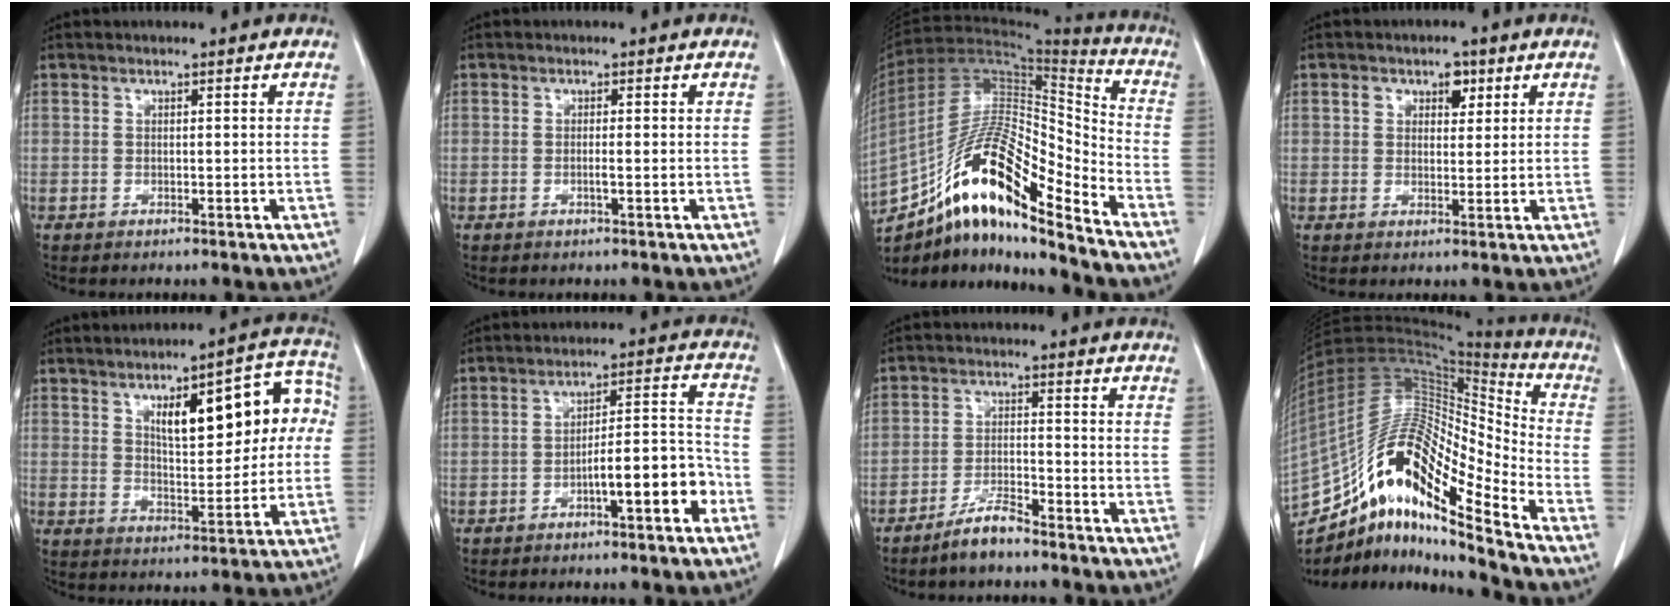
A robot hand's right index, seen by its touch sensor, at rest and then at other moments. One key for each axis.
{"total": 1.2, "fx": -0.3, "fy": 0.0, "fz": 1.1, "tx": -0.023, "ty": -0.002, "tz": -0.005}
{"total": 21.2, "fx": -14.1, "fy": 3.9, "fz": 15.4, "tx": -0.297, "ty": 0.009, "tz": -0.251}
{"total": 3.8, "fx": 1.7, "fy": 2.4, "fz": 2.4, "tx": -0.033, "ty": 0.009, "tz": 0.027}
{"total": 15.4, "fx": 3.8, "fy": 5.4, "fz": 13.9, "tx": -0.177, "ty": 0.039, "tz": 0.056}
{"total": 9.0, "fx": -4.1, "fy": 1.5, "fz": 7.8, "tx": -0.114, "ty": 0.027, "tz": -0.059}
{"total": 4.7, "fx": -4.1, "fy": 0.9, "fz": 2.2, "tx": -0.044, "ty": -0.002, "tz": -0.078}
{"total": 20.7, "fx": -13.9, "fy": 3.6, "fz": 14.9, "tx": -0.302, "ty": 0.026, "tz": -0.253}